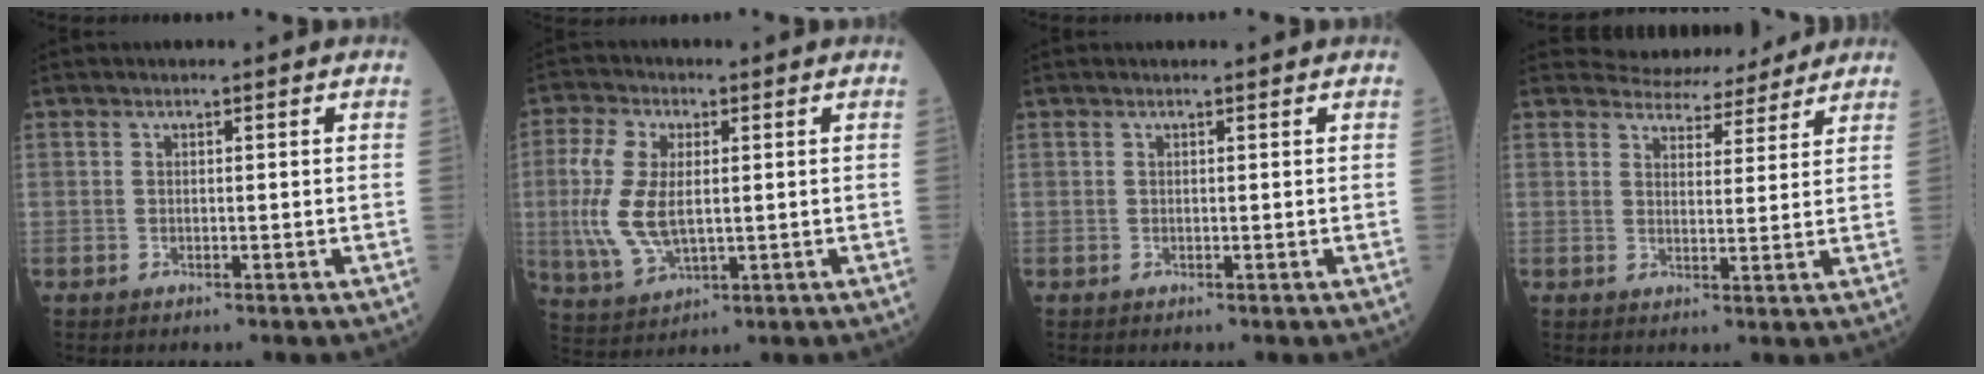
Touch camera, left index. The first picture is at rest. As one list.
[{"total": 9.4, "force": [0.2, 4.4, 8.2], "torque": [-0.208, -0.002, 0.009]}, {"total": 0.8, "force": [0.8, 0.1, 0.1], "torque": [-0.006, 0.008, 0.013]}, {"total": 7.6, "force": [7.1, 2.5, 0.5], "torque": [-0.008, 0.007, 0.087]}]